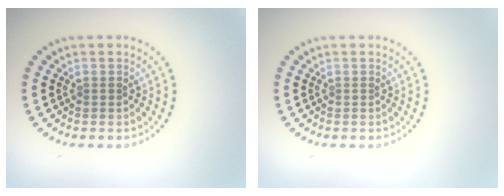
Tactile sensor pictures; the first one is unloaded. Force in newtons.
{"total": 0.0}